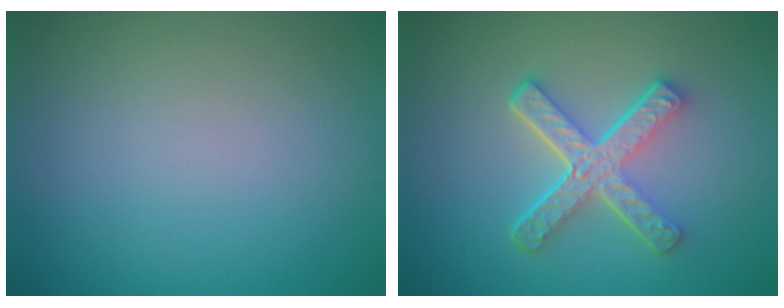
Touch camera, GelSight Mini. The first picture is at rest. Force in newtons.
{"total": 5.3, "press": 3.7, "slide": 3.8}